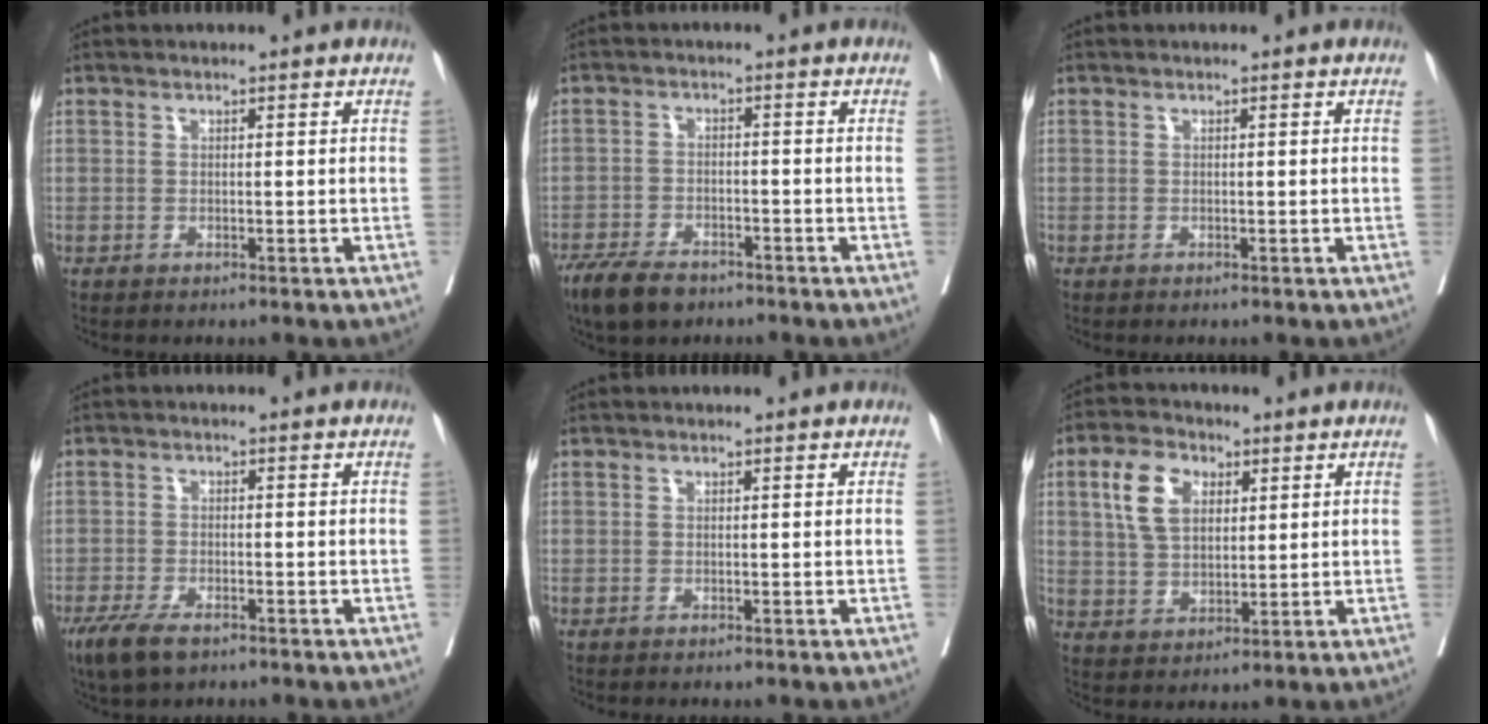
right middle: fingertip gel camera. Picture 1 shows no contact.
{"total": 7.0, "force": [-5.4, 2.9, 3.3], "torque": [-0.062, -0.007, -0.093]}
{"total": 0.0}
{"total": 5.8, "force": [-4.0, 2.1, 3.7], "torque": [-0.071, -0.010, -0.069]}
{"total": 0.0}
{"total": 8.0, "force": [2.9, 5.0, 5.6], "torque": [-0.124, 0.014, 0.058]}